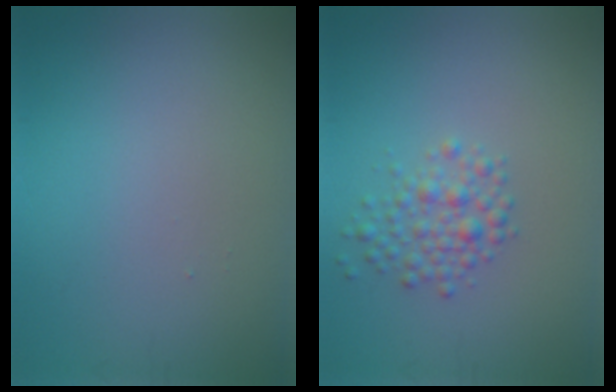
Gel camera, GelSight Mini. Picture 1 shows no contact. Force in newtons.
{"total": 2.4, "press": 2.4, "slide": 0.1}